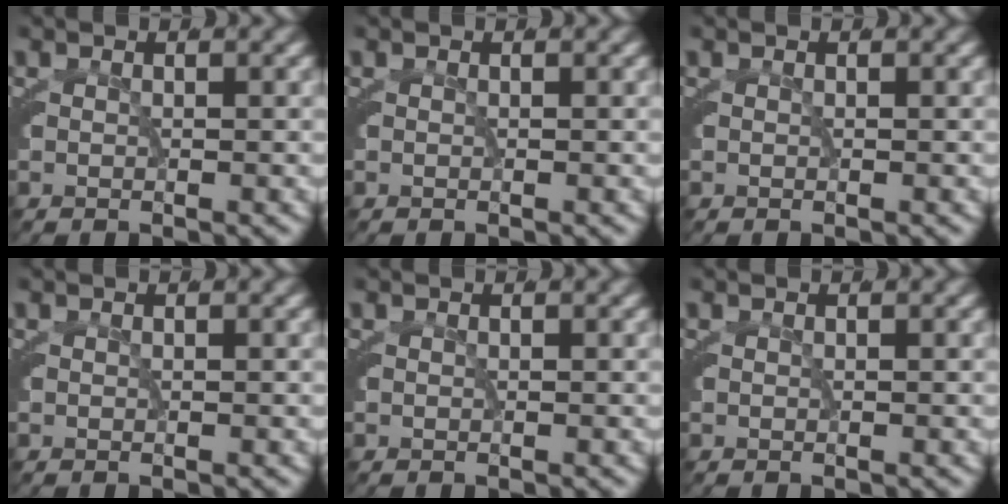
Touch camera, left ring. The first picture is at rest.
{"total": 0.0}
{"total": 0.0}
{"total": 0.0}
{"total": 0.0}
{"total": 0.0}